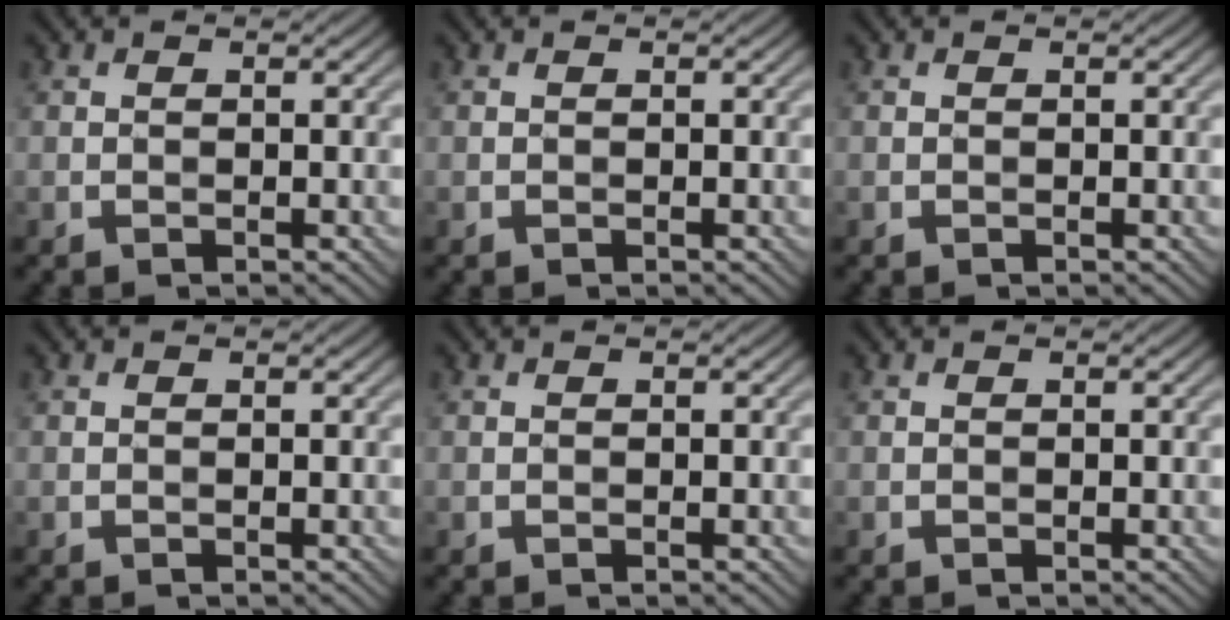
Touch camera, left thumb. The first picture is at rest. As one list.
[{"total": 0.0}, {"total": 0.0}, {"total": 0.0}, {"total": 0.0}, {"total": 0.0}]